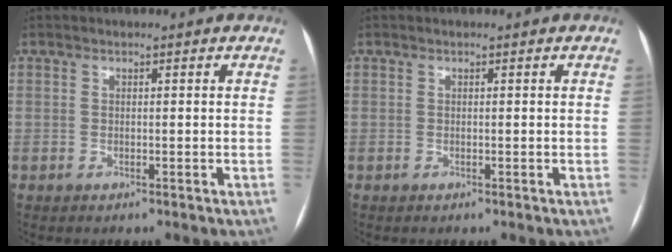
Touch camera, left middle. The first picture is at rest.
{"total": 0.0}